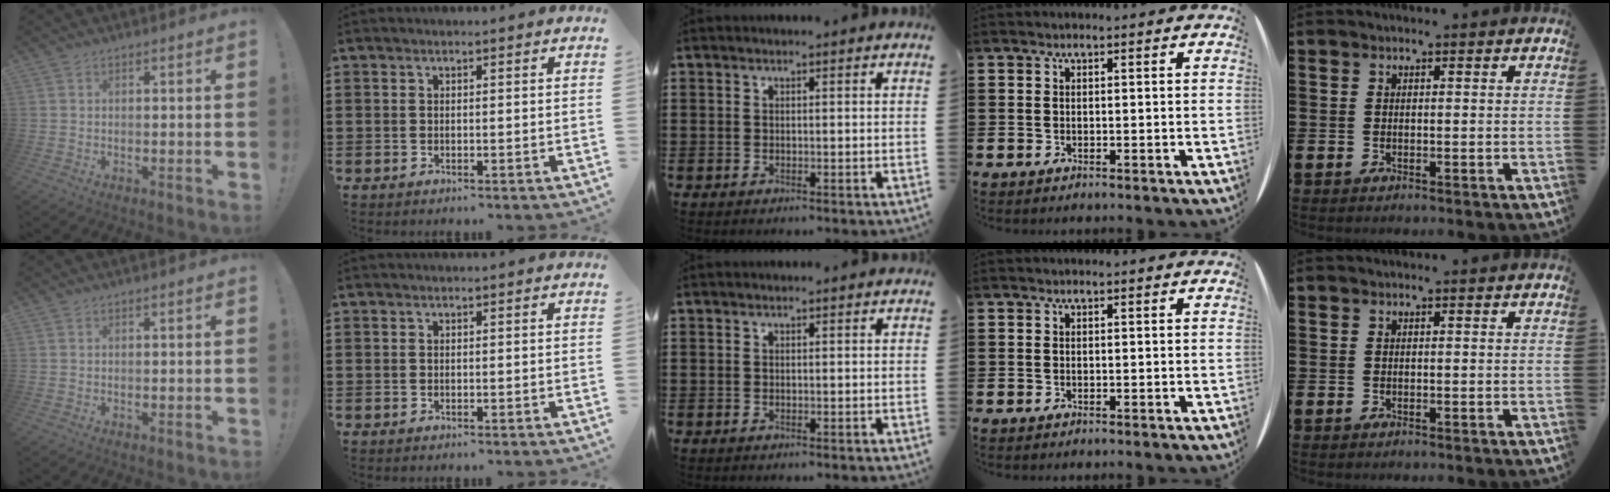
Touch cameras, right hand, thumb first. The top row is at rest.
{}